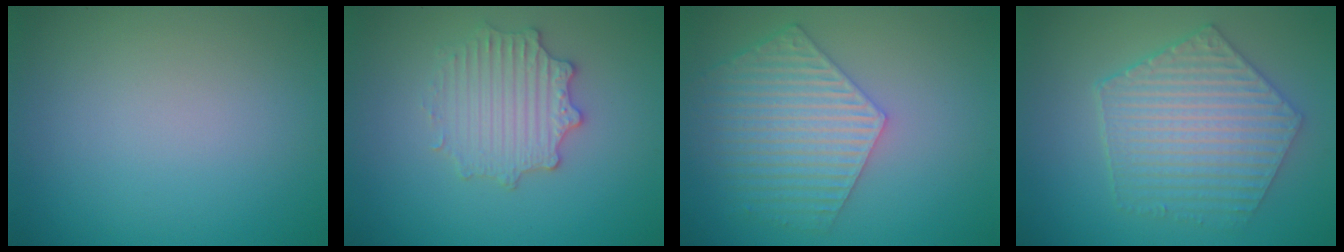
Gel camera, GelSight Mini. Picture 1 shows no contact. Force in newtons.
{"total": 3.0, "press": 2.9, "slide": 0.8}
{"total": 5.9, "press": 4.6, "slide": 3.7}
{"total": 5.9, "press": 4.8, "slide": 3.6}